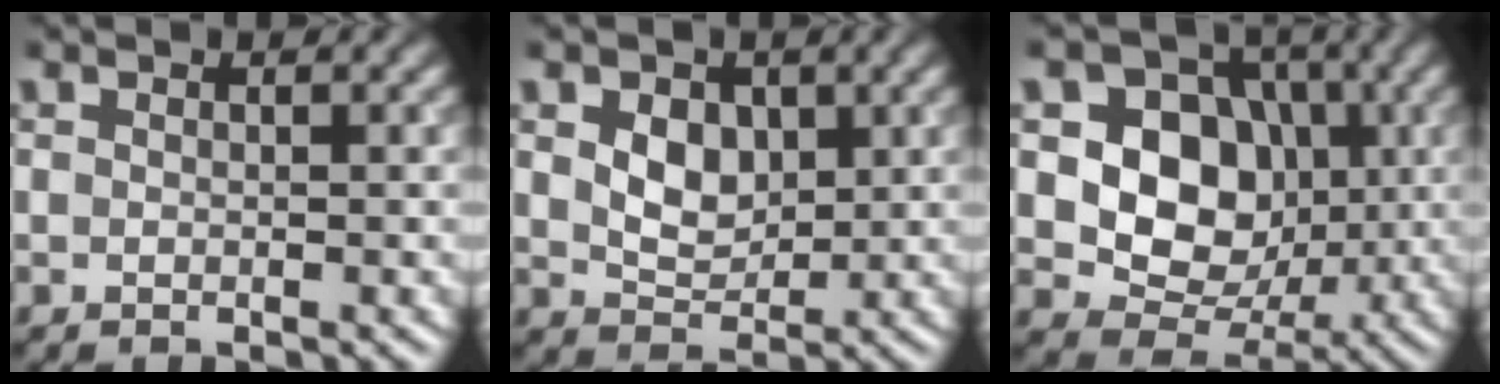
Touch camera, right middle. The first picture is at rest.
{"total": 3.4, "force": [1.0, 2.5, 2.2], "torque": [-0.045, -0.003, 0.013]}
{"total": 8.5, "force": [0.8, 7.0, 4.8], "torque": [-0.074, -0.001, 0.003]}